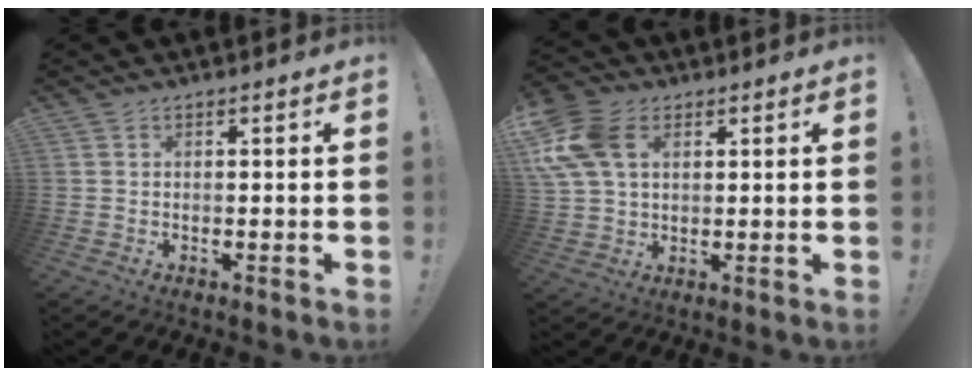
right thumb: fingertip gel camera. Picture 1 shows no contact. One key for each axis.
{"total": 15.1, "fx": 4.3, "fy": 10.3, "fz": 10.1, "tx": -0.207, "ty": 0.000, "tz": 0.085}